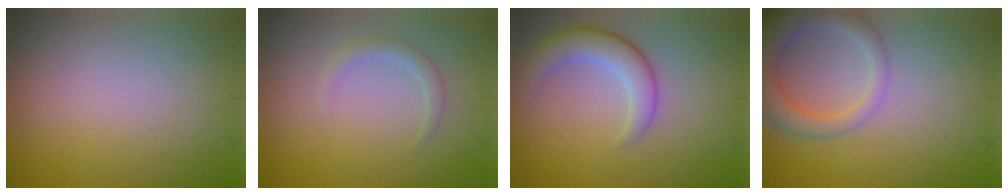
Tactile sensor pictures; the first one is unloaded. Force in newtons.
{"total": 1.4, "press": 1.4, "slide": 0.1}
{"total": 4.1, "press": 4.1, "slide": 0.2}
{"total": 5.6, "press": 5.6, "slide": 0.4}